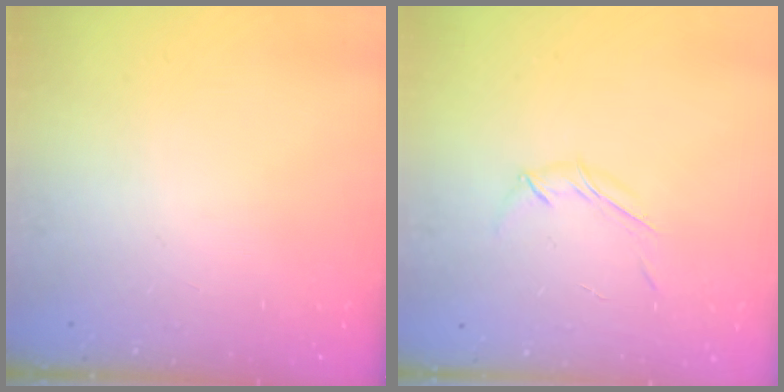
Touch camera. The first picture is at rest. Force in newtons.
{"total": 5.1, "press": 5.0, "slide": 1.1}